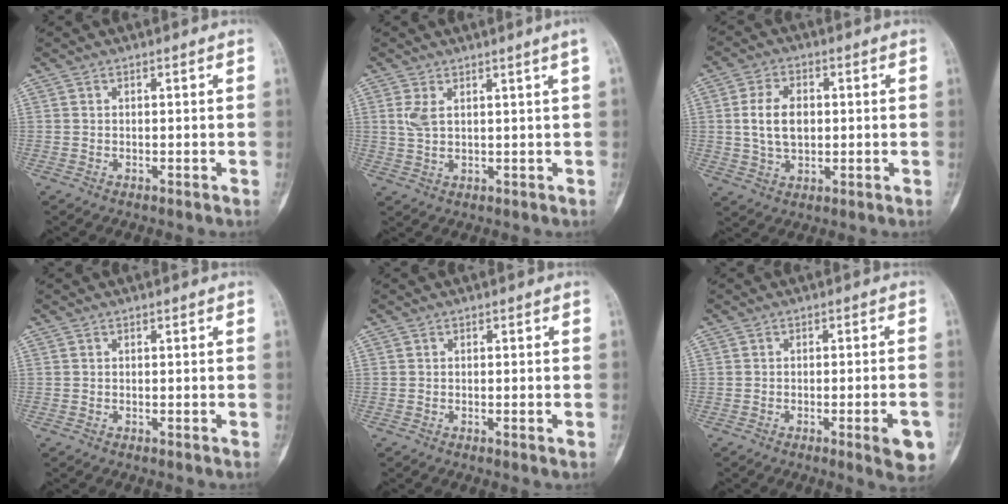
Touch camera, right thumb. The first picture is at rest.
{"total": 4.9, "force": [2.0, 0.3, 4.4], "torque": [-0.086, -0.014, 0.047]}
{"total": 8.1, "force": [0.7, 5.2, 6.1], "torque": [-0.103, 0.003, 0.016]}
{"total": 0.0}
{"total": 1.2, "force": [-0.4, 0.3, 1.1], "torque": [-0.016, 0.000, -0.006]}
{"total": 6.6, "force": [-2.7, 1.3, 5.9], "torque": [-0.068, 0.005, -0.032]}